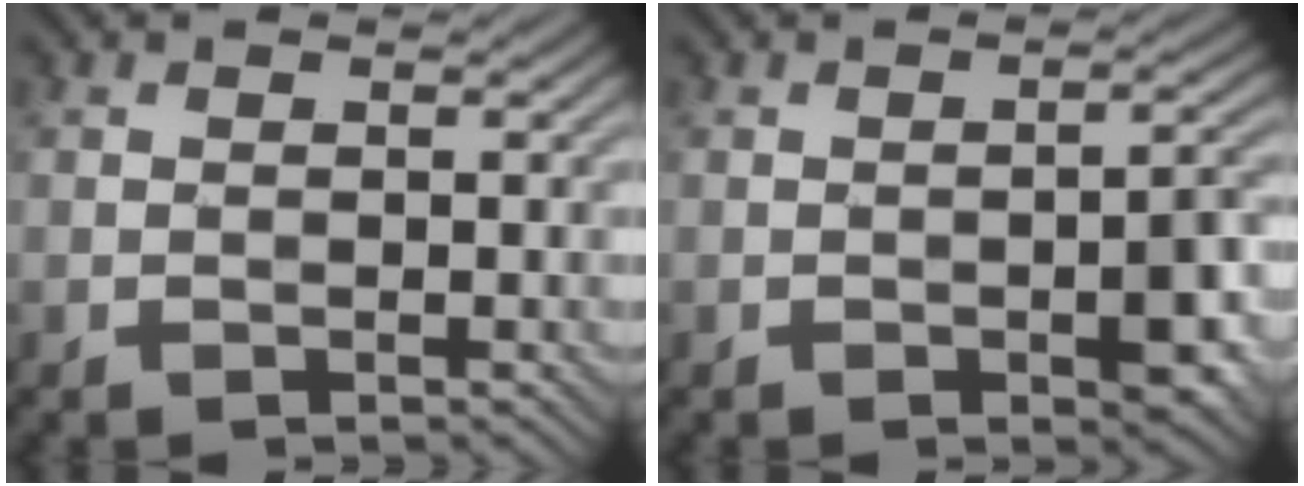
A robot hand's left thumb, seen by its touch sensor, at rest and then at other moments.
{"total": 4.8, "force": [-1.8, 1.8, 4.1], "torque": [-0.054, 0.002, -0.023]}